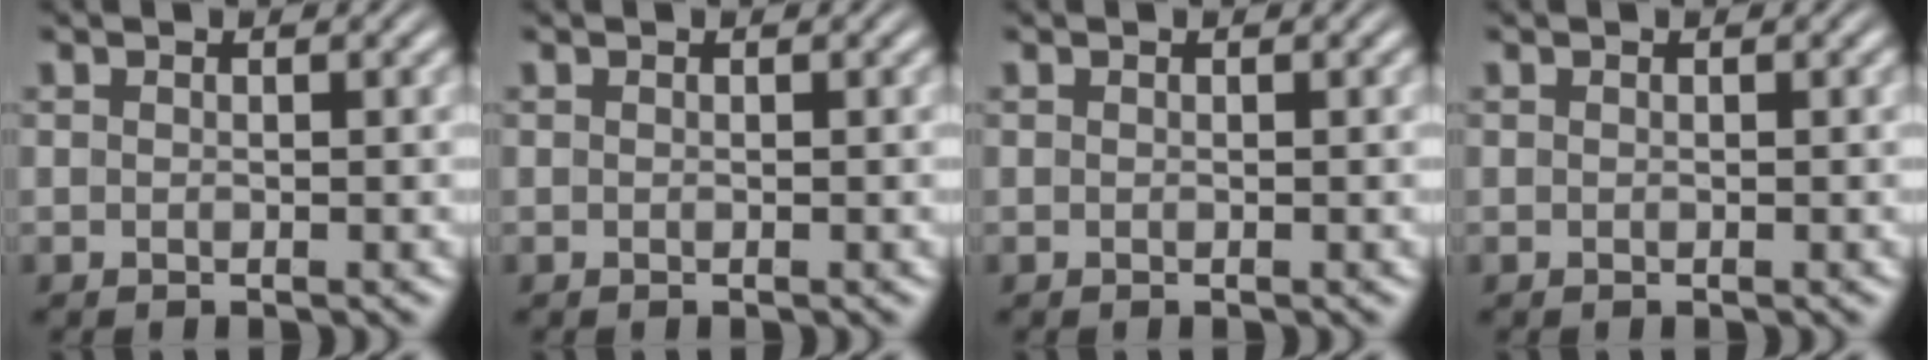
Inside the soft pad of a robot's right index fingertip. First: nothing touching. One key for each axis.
{"total": 0.0}
{"total": 0.0}
{"total": 0.0}